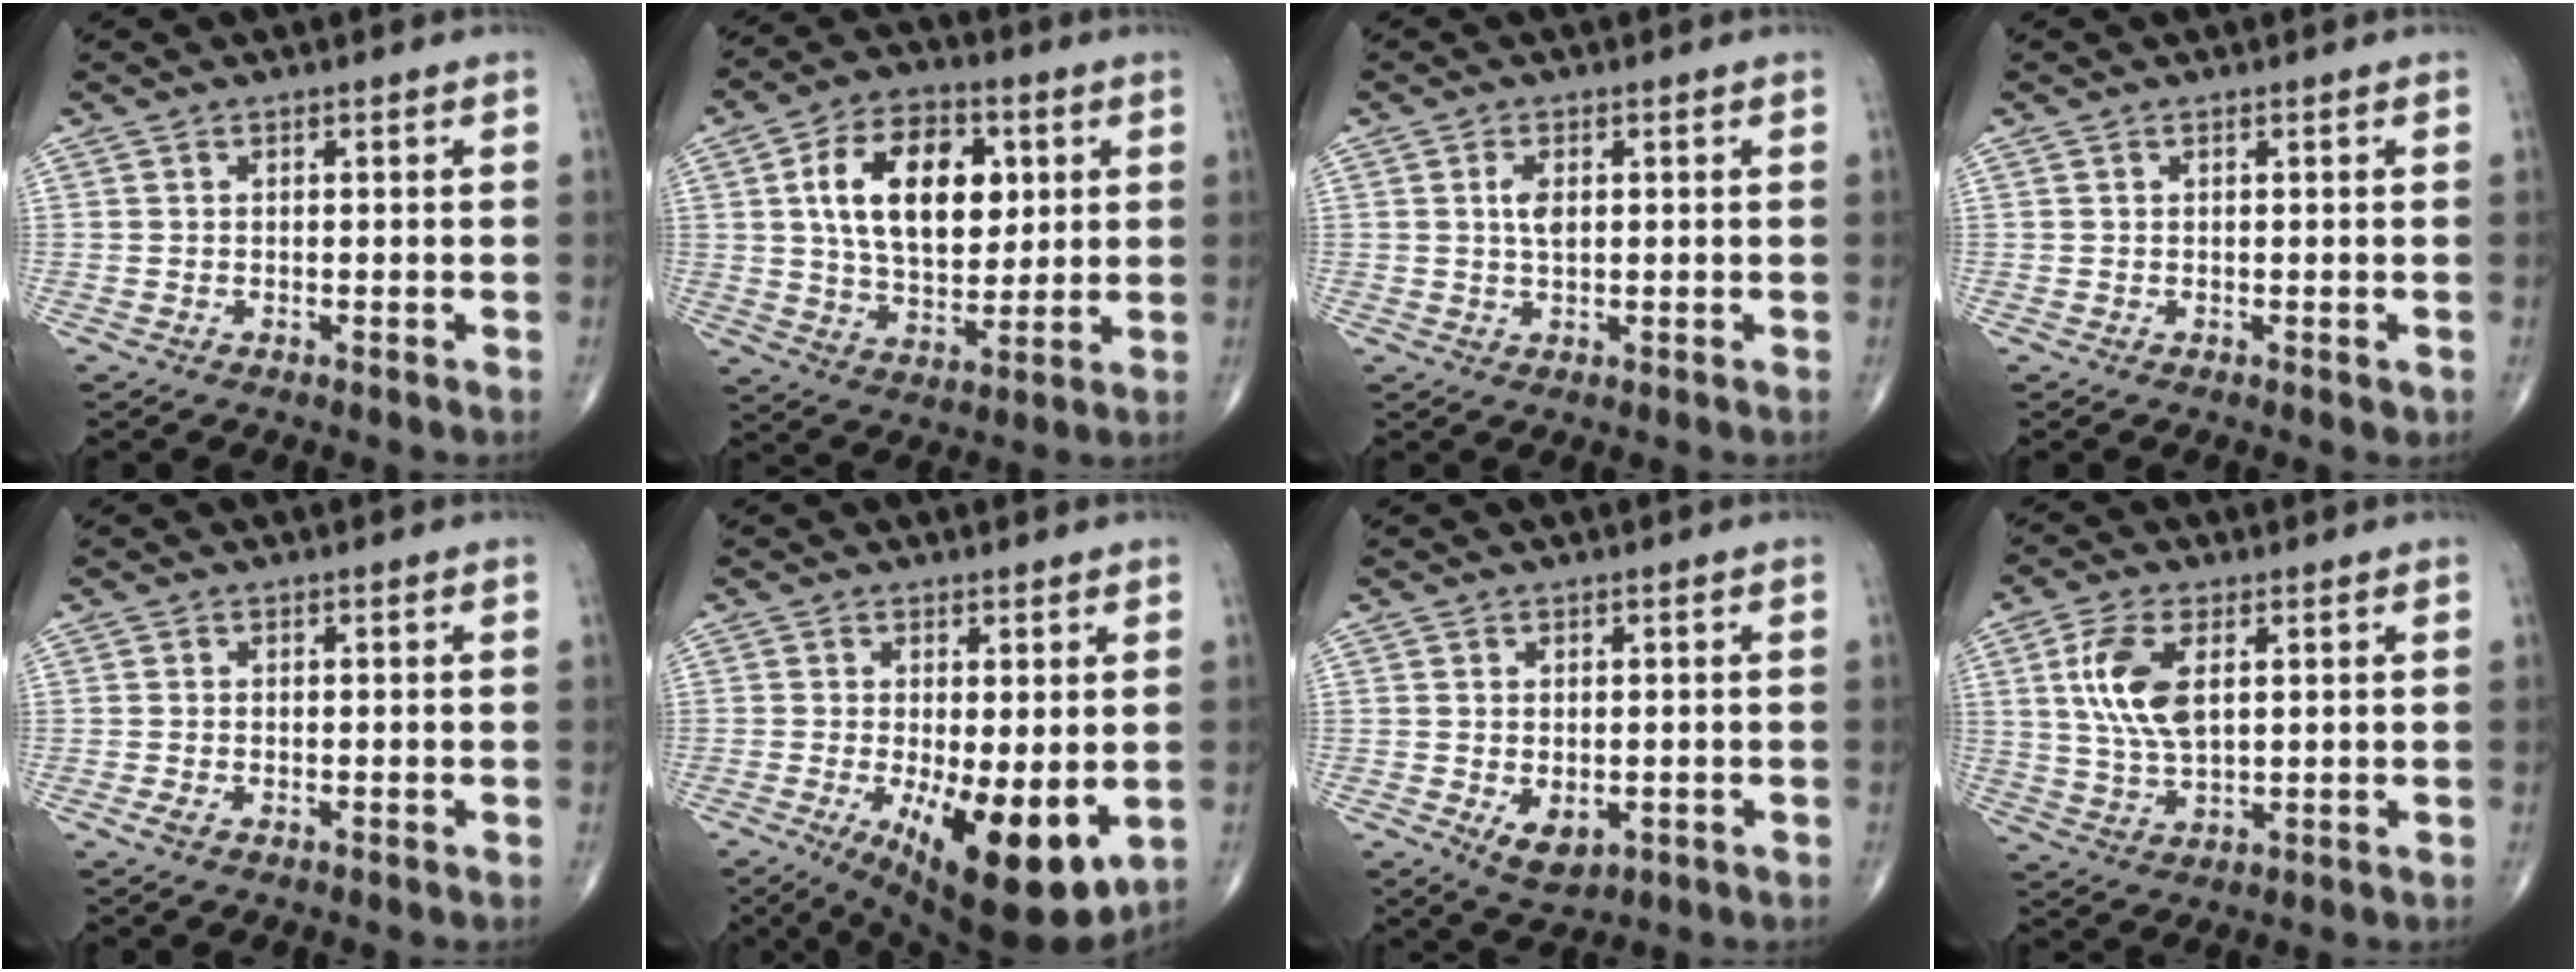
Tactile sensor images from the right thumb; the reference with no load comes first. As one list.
[{"total": 17.4, "force": [4.1, 10.6, 13.2], "torque": [-0.184, -0.008, 0.070]}, {"total": 3.0, "force": [0.6, 1.5, 2.5], "torque": [-0.046, -0.003, 0.011]}, {"total": 1.0, "force": [0.1, 0.5, 0.8], "torque": [-0.013, -0.002, 0.004]}, {"total": 1.1, "force": [-0.6, 0.5, 0.8], "torque": [-0.022, -0.001, -0.013]}, {"total": 14.6, "force": [-3.4, 5.2, 13.2], "torque": [-0.194, -0.029, -0.035]}, {"total": 4.5, "force": [-1.1, 2.8, 3.4], "torque": [-0.044, -0.008, -0.006]}, {"total": 10.0, "force": [2.6, 5.0, 8.3], "torque": [-0.172, -0.007, 0.053]}]